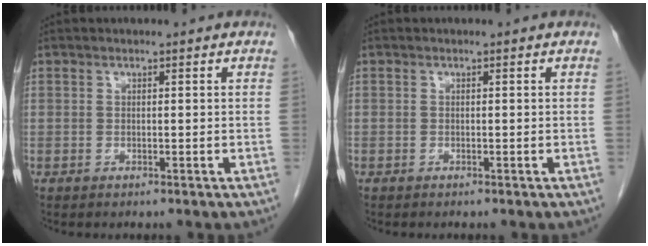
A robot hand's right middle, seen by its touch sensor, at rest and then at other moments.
{"total": 0.0}